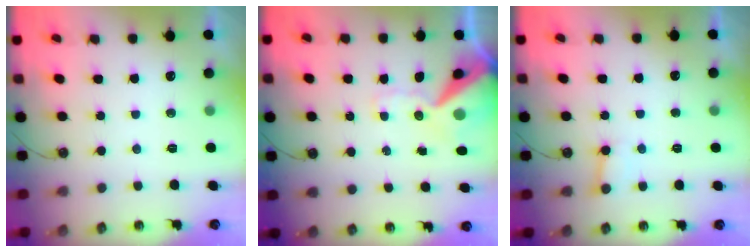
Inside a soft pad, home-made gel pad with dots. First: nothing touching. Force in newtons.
{"total": 13.7, "press": 13.5, "slide": 2.0}
{"total": 5.6, "press": 5.6, "slide": 0.6}